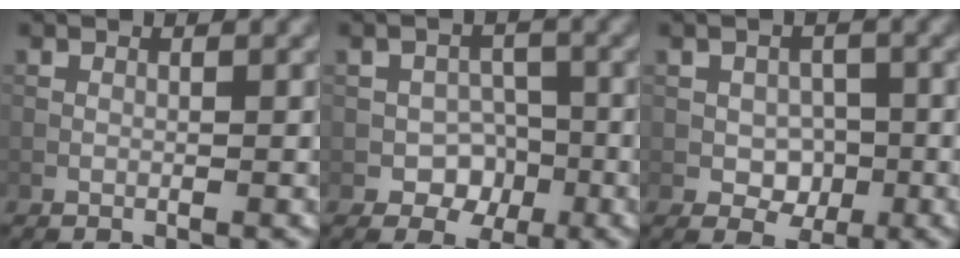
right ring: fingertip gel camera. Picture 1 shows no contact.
{"total": 3.4, "force": [-1.3, 2.7, 1.5], "torque": [-0.011, 0.005, -0.020]}
{"total": 2.9, "force": [-0.5, 2.3, 1.7], "torque": [-0.023, -0.002, -0.011]}